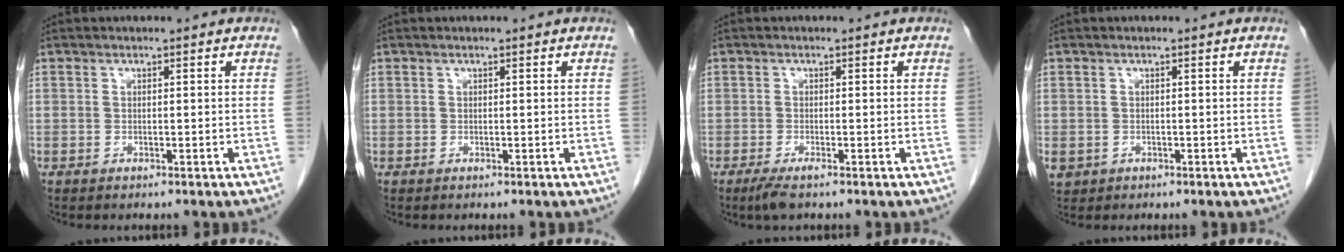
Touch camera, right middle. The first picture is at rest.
{"total": 0.0}
{"total": 2.5, "force": [-1.7, 0.2, 1.8], "torque": [-0.038, -0.007, -0.033]}
{"total": 2.3, "force": [-0.9, 2.0, 0.7], "torque": [-0.014, 0.000, -0.007]}